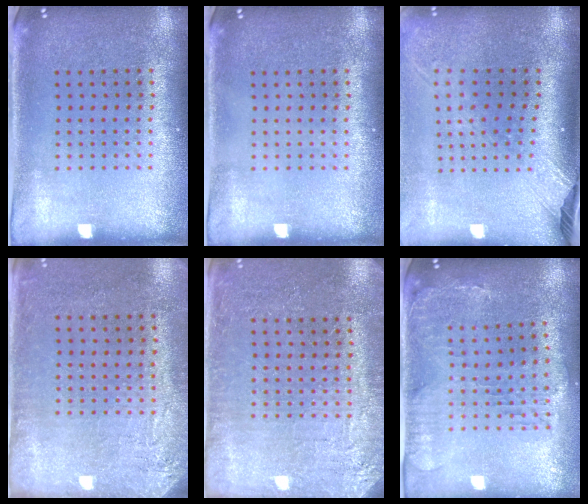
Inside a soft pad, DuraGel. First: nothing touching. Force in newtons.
{"total": 0.0}
{"total": 2.5, "press": 1.9, "slide": 1.7}
{"total": 2.9, "press": 2.4, "slide": 1.6}
{"total": 2.7, "press": 2.7, "slide": 0.4}
{"total": 0.6, "press": 0.5, "slide": 0.3}